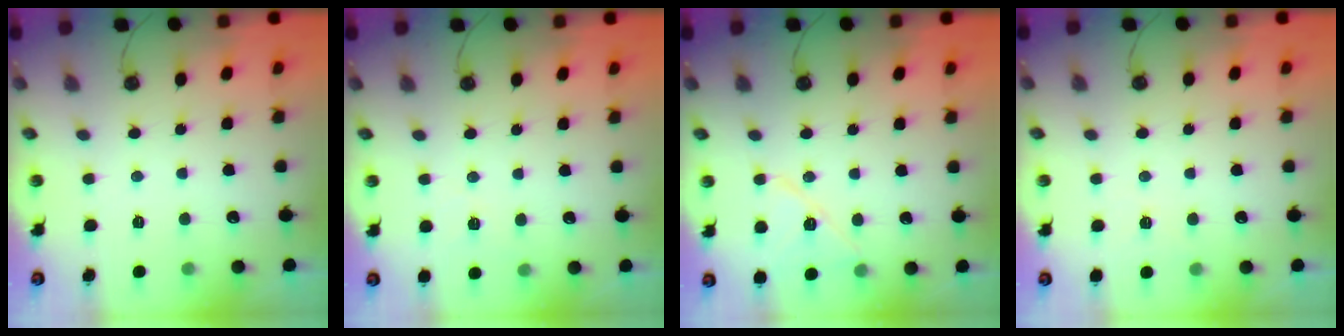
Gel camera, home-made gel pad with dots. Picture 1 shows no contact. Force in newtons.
{"total": 3.2, "press": 3.1, "slide": 0.7}
{"total": 11.4, "press": 11.3, "slide": 1.0}
{"total": 3.5, "press": 2.4, "slide": 2.5}